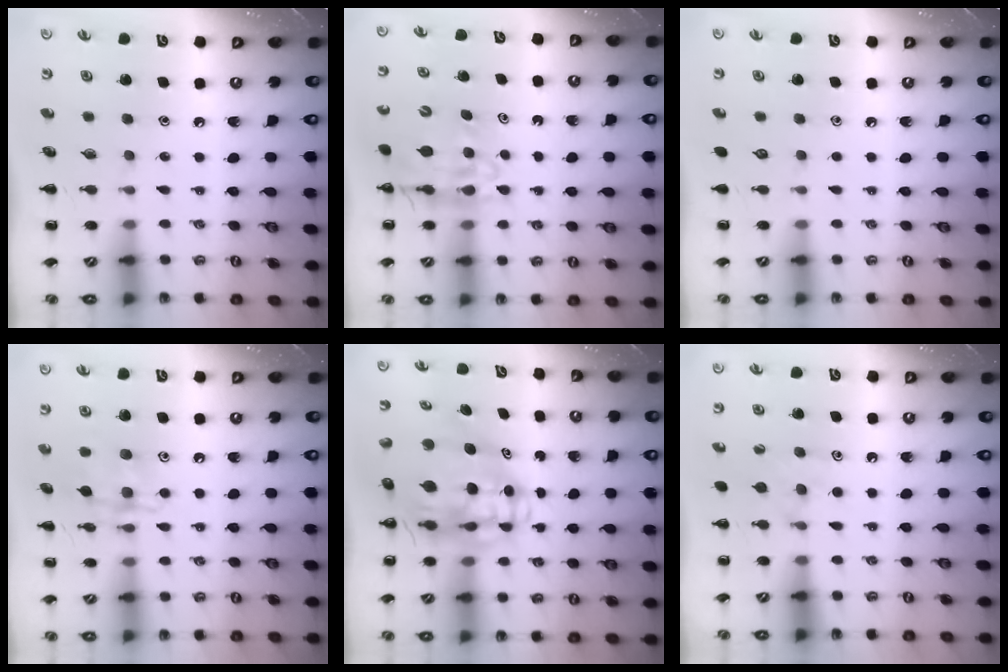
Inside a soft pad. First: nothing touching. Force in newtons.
{"total": 12.4, "press": 12.0, "slide": 3.3}
{"total": 0.0}
{"total": 12.2, "press": 12.2, "slide": 0.8}
{"total": 11.2, "press": 10.7, "slide": 3.2}
{"total": 6.9, "press": 6.6, "slide": 2.0}